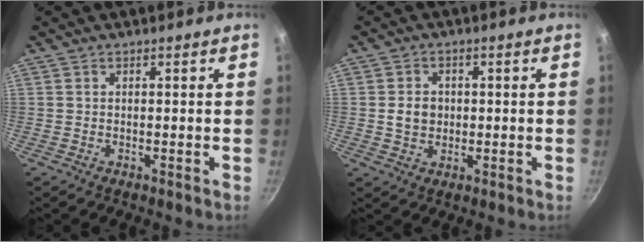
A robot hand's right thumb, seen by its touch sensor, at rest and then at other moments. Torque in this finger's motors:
{"motor_torque": [0.02, -0.06, 0.67, -0.44, 0.01]}